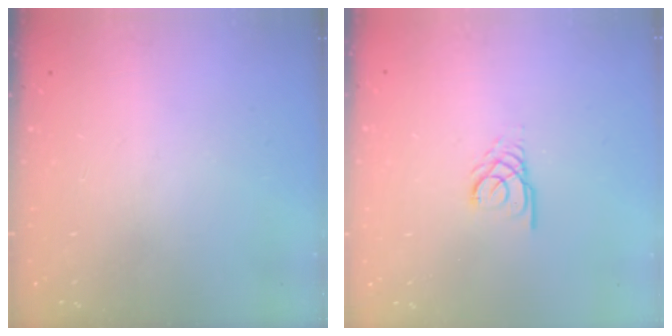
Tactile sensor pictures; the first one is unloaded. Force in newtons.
{"total": 2.4, "press": 2.4, "slide": 0.1}